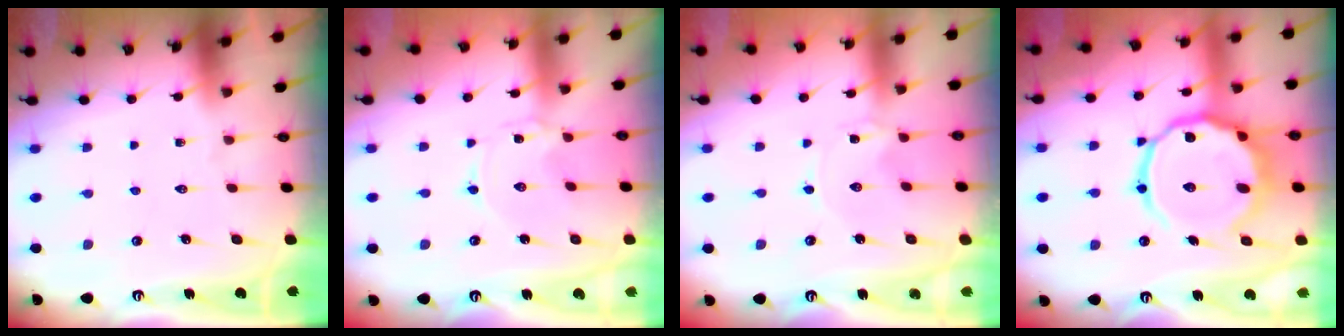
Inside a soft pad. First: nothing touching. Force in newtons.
{"total": 0.0}
{"total": 0.0}
{"total": 17.3, "press": 17.2, "slide": 1.6}